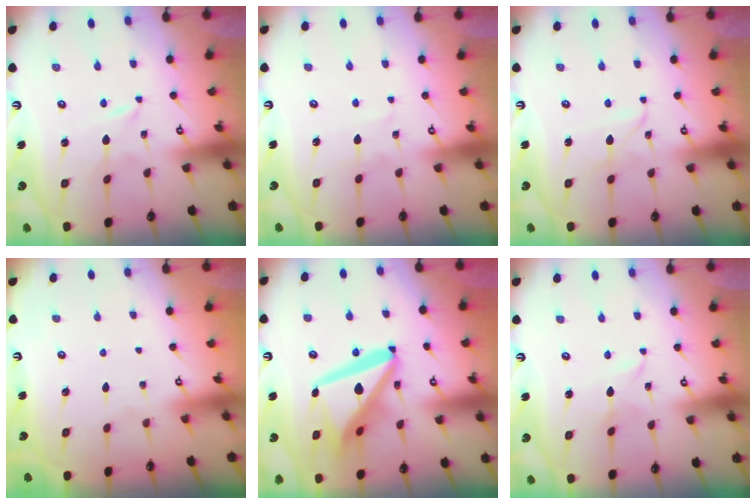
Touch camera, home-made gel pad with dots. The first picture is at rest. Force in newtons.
{"total": 3.9, "press": 3.9, "slide": 0.3}
{"total": 2.8, "press": 2.8, "slide": 0.3}
{"total": 0.0}
{"total": 17.8, "press": 17.6, "slide": 2.3}
{"total": 1.2, "press": 1.1, "slide": 0.2}